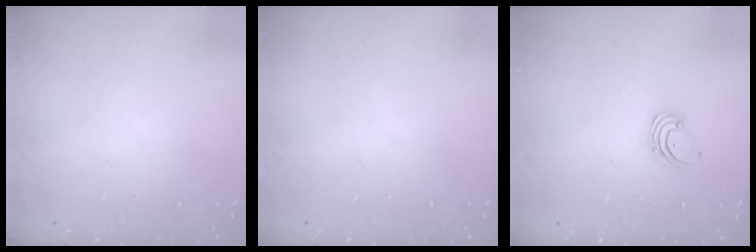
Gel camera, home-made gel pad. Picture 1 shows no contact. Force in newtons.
{"total": 0.0}
{"total": 1.5, "press": 1.5, "slide": 0.1}